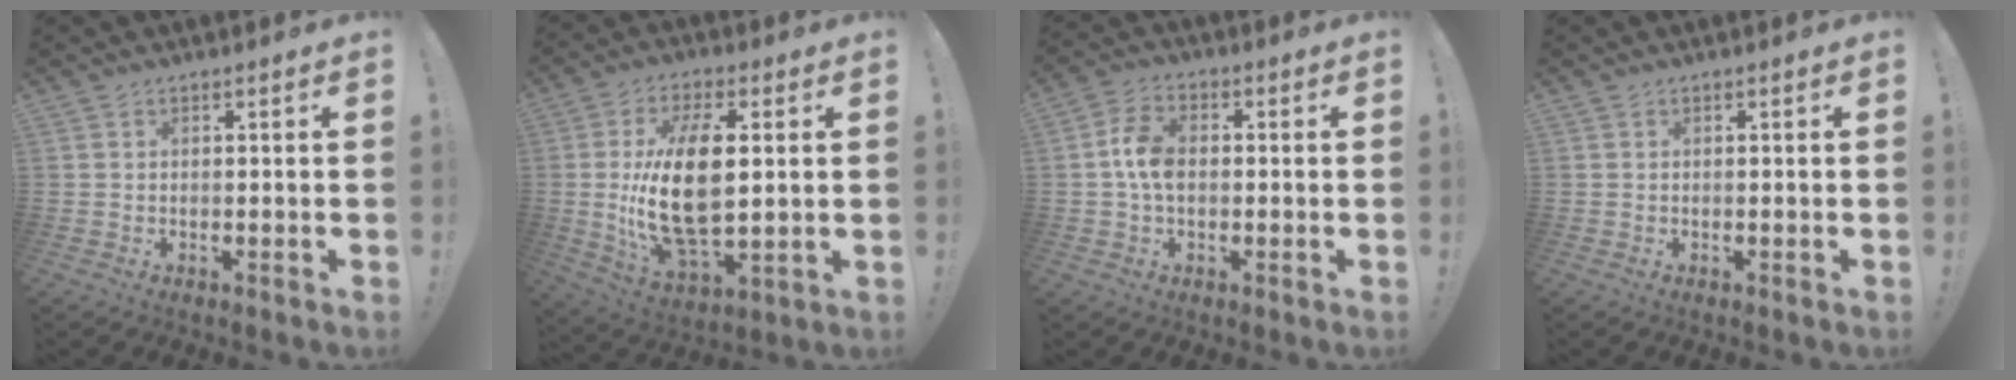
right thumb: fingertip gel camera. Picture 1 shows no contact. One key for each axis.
{"total": 20.0, "fx": 1.8, "fy": 9.7, "fz": 17.4, "tx": -0.335, "ty": -0.016, "tz": 0.027}
{"total": 8.0, "fx": -0.2, "fy": 5.3, "fz": 6.0, "tx": -0.101, "ty": 0.013, "tz": -0.003}
{"total": 0.0}